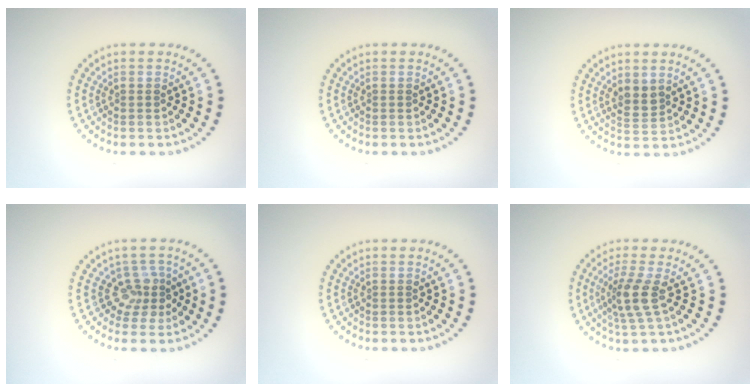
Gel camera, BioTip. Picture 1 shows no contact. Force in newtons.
{"total": 0.0}
{"total": 1.8, "press": 1.5, "slide": 0.9}
{"total": 2.8, "press": 2.0, "slide": 1.9}
{"total": 0.0}
{"total": 2.9, "press": 2.2, "slide": 2.0}